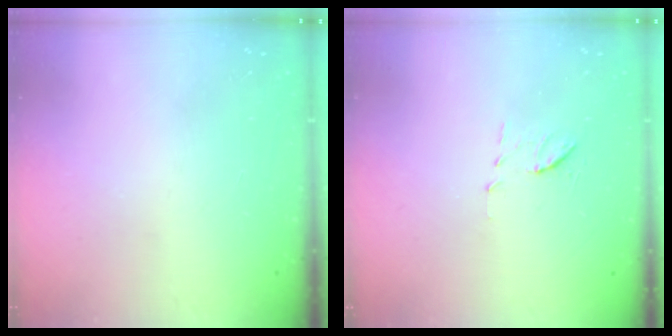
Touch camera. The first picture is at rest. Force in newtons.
{"total": 6.8, "press": 6.6, "slide": 1.8}